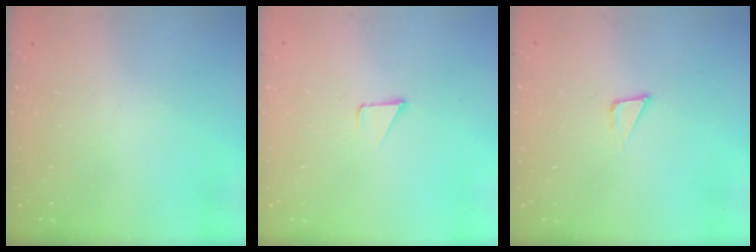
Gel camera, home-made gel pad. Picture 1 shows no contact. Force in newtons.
{"total": 1.5, "press": 1.5, "slide": 0.1}
{"total": 3.4, "press": 3.3, "slide": 0.9}